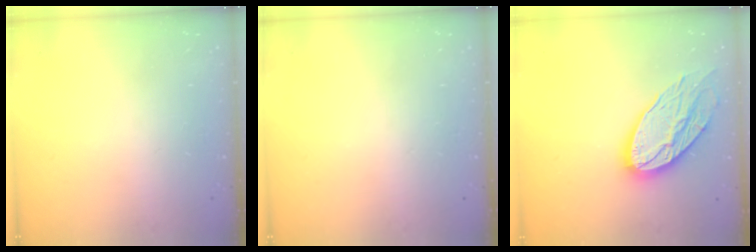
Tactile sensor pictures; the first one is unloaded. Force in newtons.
{"total": 0.0}
{"total": 19.0, "press": 18.9, "slide": 1.5}